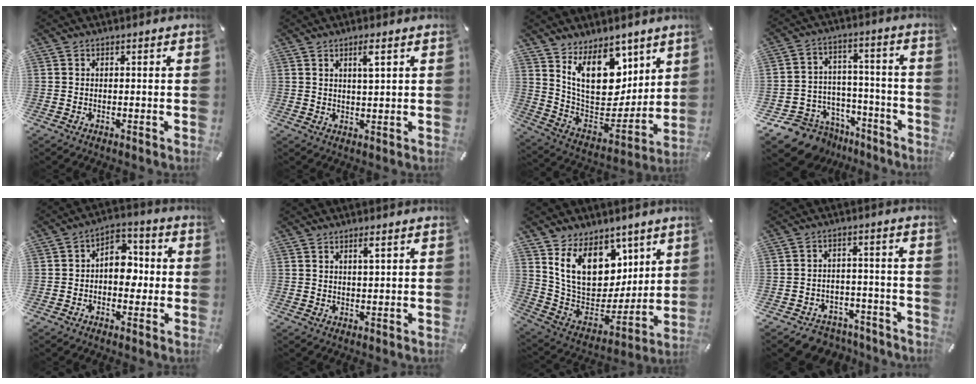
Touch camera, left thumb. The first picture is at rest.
{"total": 3.5, "force": [1.9, 0.6, 2.9], "torque": [-0.055, -0.001, 0.029]}
{"total": 17.3, "force": [9.6, 10.8, 9.5], "torque": [-0.152, -0.073, 0.181]}
{"total": 10.9, "force": [-7.5, 7.7, 1.8], "torque": [-0.032, 0.040, -0.127]}
{"total": 7.9, "force": [-0.7, 5.8, 5.4], "torque": [-0.068, 0.007, -0.016]}
{"total": 2.2, "force": [1.3, 0.4, 1.7], "torque": [-0.036, 0.001, 0.022]}
{"total": 18.3, "force": [8.2, 13.1, 9.7], "torque": [-0.170, -0.058, 0.159]}
{"total": 5.5, "force": [-4.1, 3.5, 1.0], "torque": [-0.007, 0.030, -0.075]}